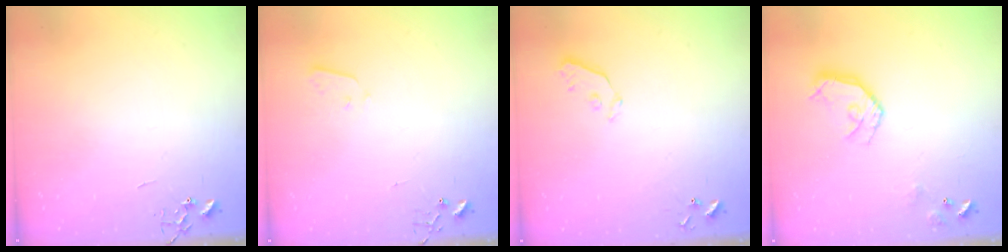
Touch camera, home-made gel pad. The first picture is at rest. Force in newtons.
{"total": 2.1, "press": 2.1, "slide": 0.3}
{"total": 3.2, "press": 3.2, "slide": 0.4}
{"total": 11.7, "press": 11.6, "slide": 1.2}